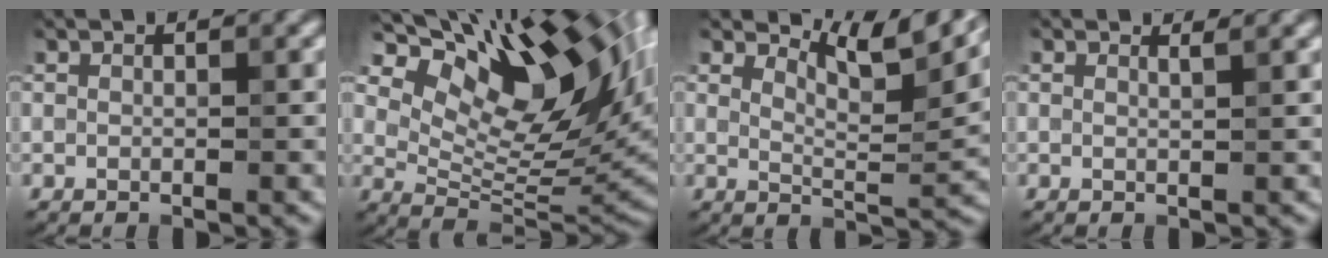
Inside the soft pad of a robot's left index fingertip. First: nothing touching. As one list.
[{"total": 14.3, "force": [7.2, 6.6, 10.5], "torque": [-0.166, 0.017, 0.134]}, {"total": 5.7, "force": [4.4, 1.5, 3.4], "torque": [-0.055, 0.000, 0.070]}, {"total": 0.9, "force": [0.9, 0.1, 0.4], "torque": [-0.001, -0.002, 0.009]}]